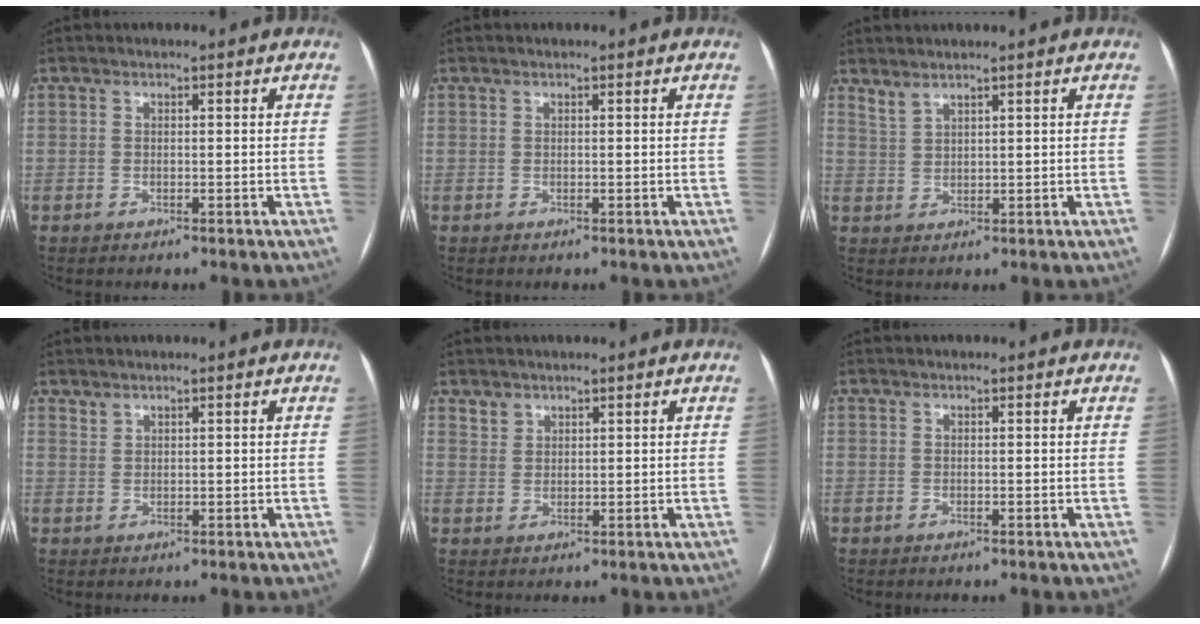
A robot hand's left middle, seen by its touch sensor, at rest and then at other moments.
{"total": 0.0}
{"total": 2.0, "force": [1.9, 0.1, 0.5], "torque": [-0.015, 0.002, 0.045]}
{"total": 0.9, "force": [0.9, 0.2, 0.1], "torque": [-0.005, 0.002, 0.021]}
{"total": 1.8, "force": [1.5, 1.0, -0.1], "torque": [0.008, 0.004, 0.026]}
{"total": 0.0}